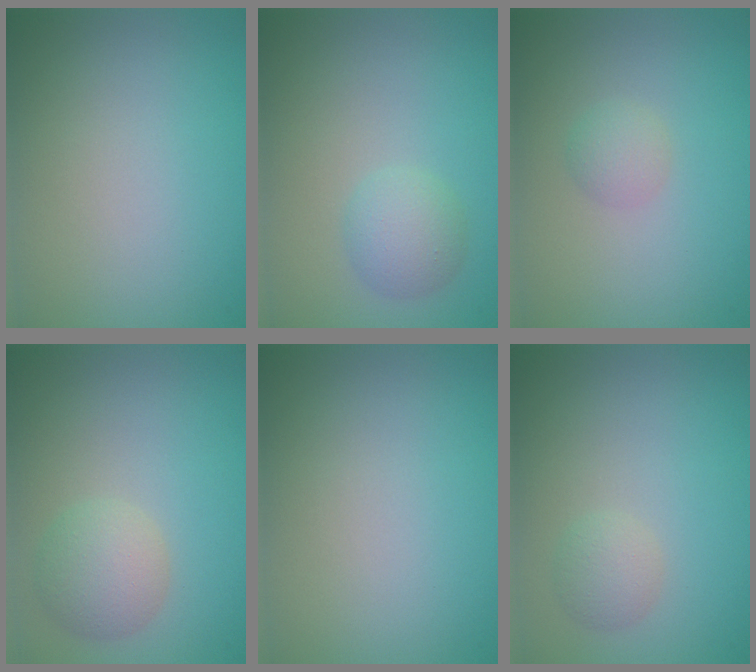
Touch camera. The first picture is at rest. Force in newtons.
{"total": 2.5, "press": 2.5, "slide": 0.1}
{"total": 1.4, "press": 1.4, "slide": 0.1}
{"total": 3.0, "press": 3.0, "slide": 0.1}
{"total": 0.0}
{"total": 1.6, "press": 1.6, "slide": 0.1}